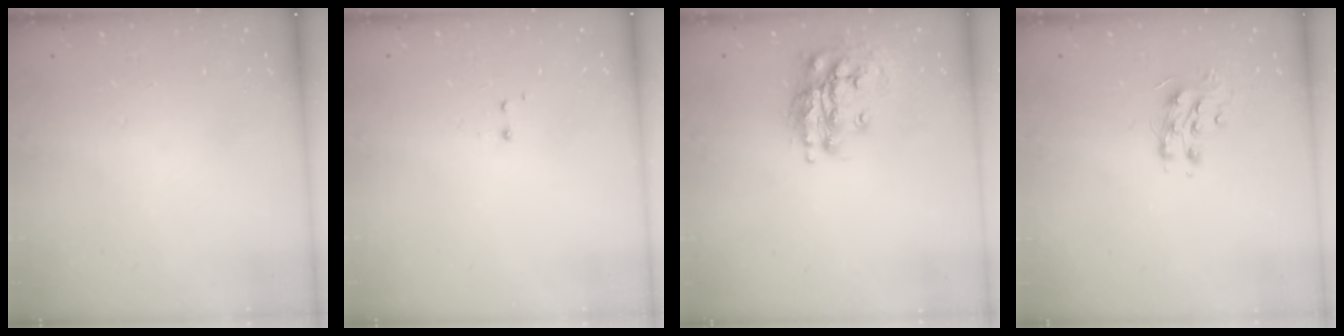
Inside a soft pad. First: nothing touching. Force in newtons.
{"total": 1.2, "press": 1.0, "slide": 0.6}
{"total": 16.3, "press": 16.2, "slide": 1.1}
{"total": 8.4, "press": 8.4, "slide": 0.2}